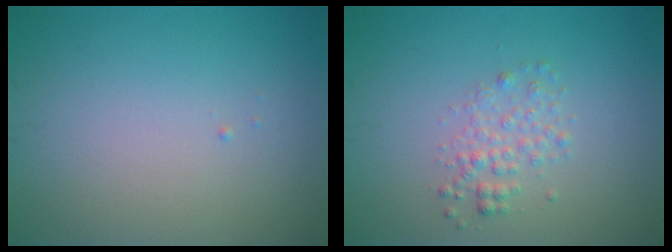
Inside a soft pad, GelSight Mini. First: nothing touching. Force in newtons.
{"total": 1.9, "press": 1.9, "slide": 0.1}